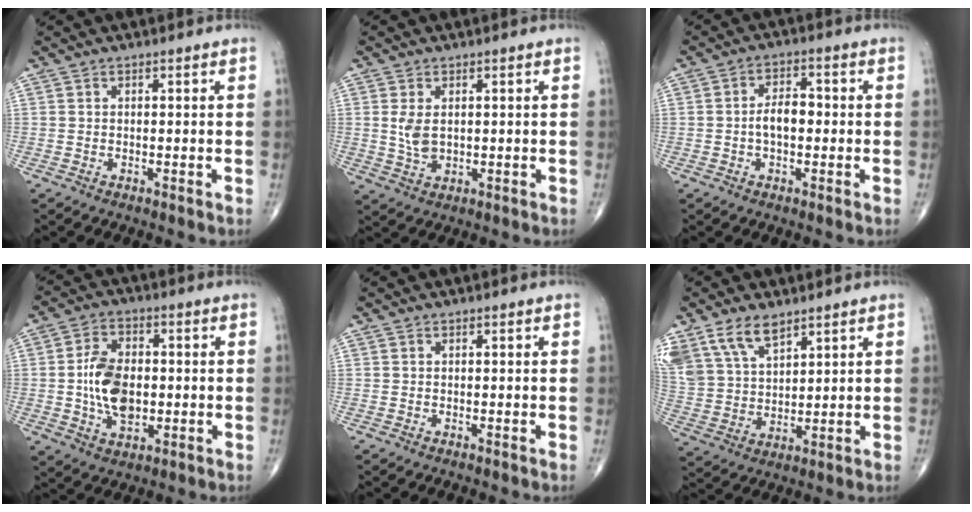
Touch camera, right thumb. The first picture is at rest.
{"total": 4.2, "force": [0.7, 2.5, 3.3], "torque": [-0.067, -0.008, 0.019]}
{"total": 5.0, "force": [-0.6, 2.8, 4.1], "torque": [-0.065, 0.017, -0.016]}
{"total": 11.0, "force": [-0.5, 6.9, 8.5], "torque": [-0.136, 0.006, -0.008]}
{"total": 0.0}
{"total": 12.4, "force": [8.1, 6.5, 6.9], "torque": [-0.128, -0.018, 0.171]}